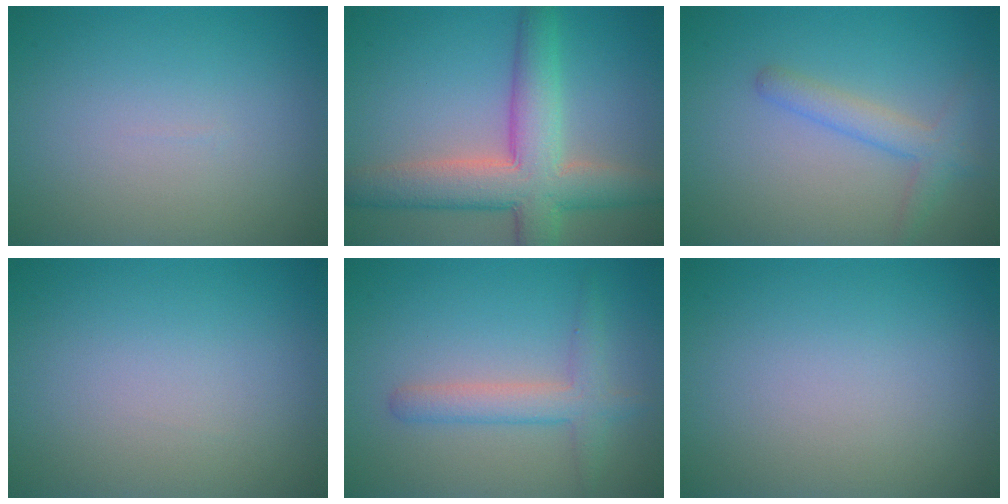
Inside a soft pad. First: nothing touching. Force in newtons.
{"total": 8.0, "press": 8.0, "slide": 0.4}
{"total": 2.5, "press": 2.5, "slide": 0.1}
{"total": 0.0}
{"total": 2.8, "press": 2.8, "slide": 0.1}
{"total": 0.0}